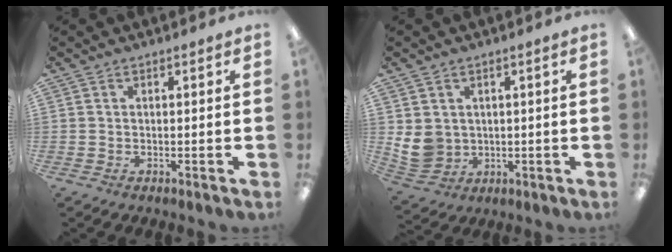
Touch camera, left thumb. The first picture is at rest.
{"total": 7.1, "force": [1.7, 6.4, 2.6], "torque": [-0.064, -0.008, 0.037]}